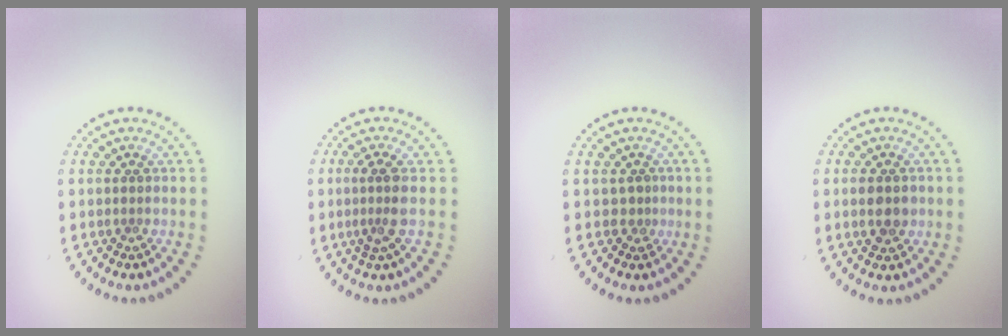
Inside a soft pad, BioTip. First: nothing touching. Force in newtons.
{"total": 2.4, "press": 1.9, "slide": 1.5}
{"total": 1.0, "press": 0.4, "slide": 0.9}
{"total": 2.7, "press": 2.7, "slide": 0.1}